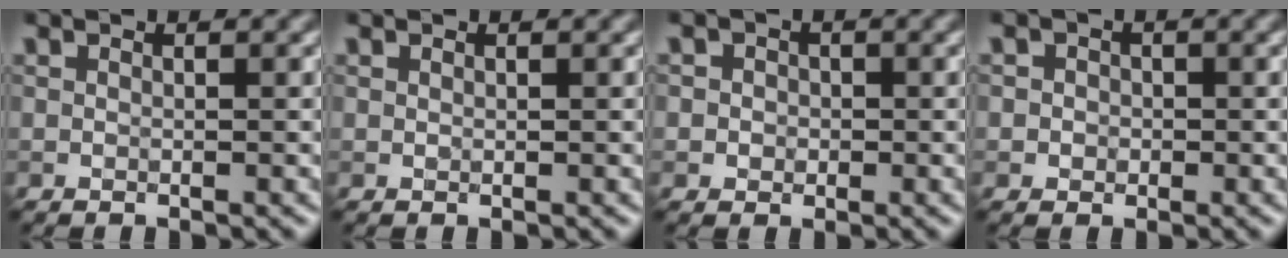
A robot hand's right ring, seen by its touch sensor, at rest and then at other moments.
{"total": 0.0}
{"total": 2.2, "force": [0.4, 2.0, 0.8], "torque": [0.007, 0.004, -0.009]}
{"total": 1.9, "force": [0.3, 1.7, 0.6], "torque": [0.010, 0.004, -0.010]}